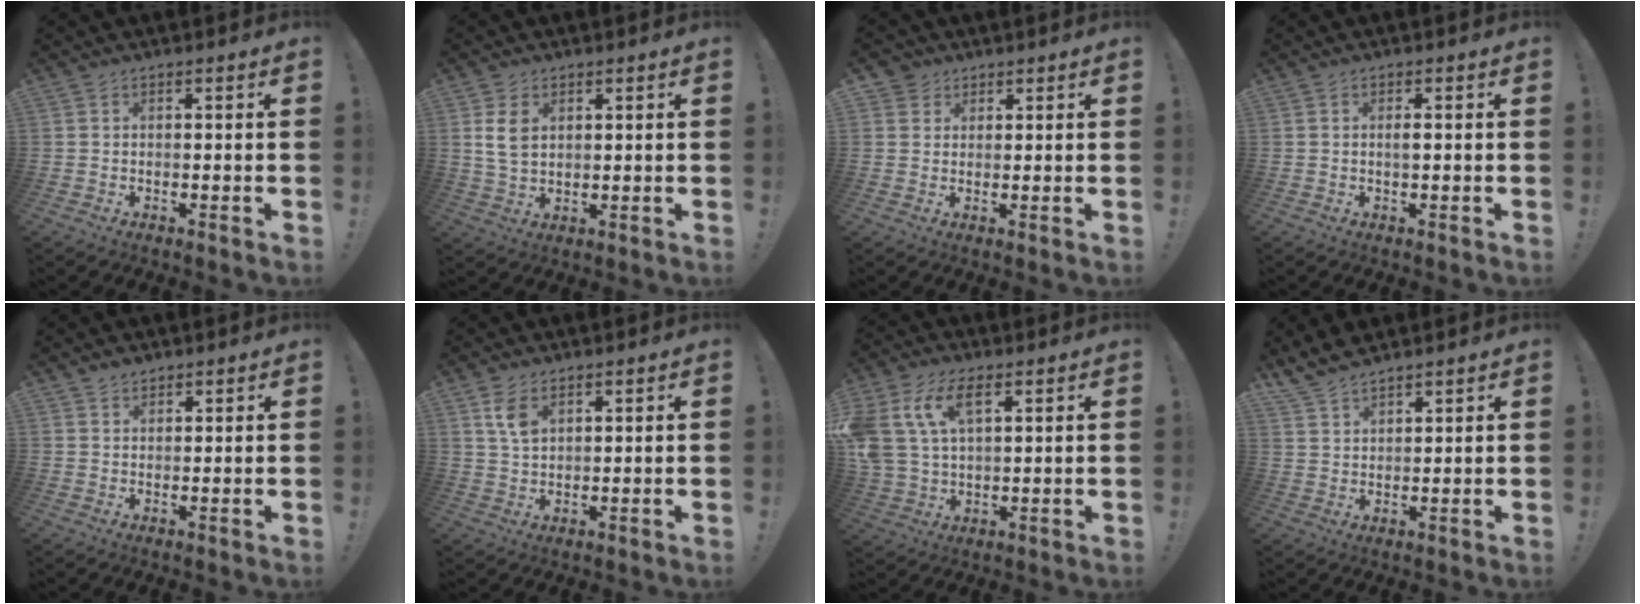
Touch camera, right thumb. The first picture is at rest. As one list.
[{"total": 6.8, "force": [2.3, 4.7, 4.4], "torque": [-0.073, -0.001, 0.043]}, {"total": 3.3, "force": [2.0, 2.6, 0.4], "torque": [-0.008, -0.006, 0.037]}, {"total": 1.4, "force": [0.0, 0.3, 1.3], "torque": [-0.022, -0.001, -0.003]}, {"total": 1.9, "force": [1.7, 0.9, 0.5], "torque": [-0.008, -0.008, 0.031]}, {"total": 5.6, "force": [2.9, 3.0, 3.8], "torque": [-0.059, -0.013, 0.051]}, {"total": 13.3, "force": [5.7, 7.9, 9.1], "torque": [-0.212, -0.008, 0.104]}, {"total": 5.9, "force": [5.4, 1.6, 1.6], "torque": [-0.037, -0.030, 0.105]}]